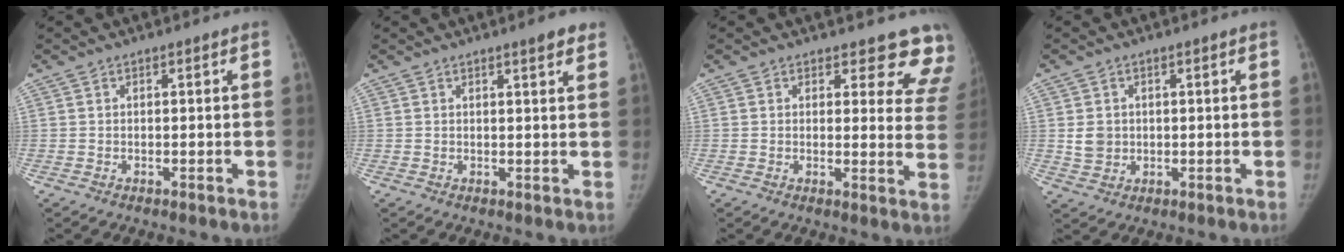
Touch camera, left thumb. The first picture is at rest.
{"total": 3.3, "force": [2.2, 0.5, 2.4], "torque": [-0.026, -0.010, 0.028]}
{"total": 11.5, "force": [10.6, 4.1, 1.8], "torque": [0.041, -0.082, 0.082]}
{"total": 3.7, "force": [0.4, 3.2, 1.8], "torque": [-0.019, -0.003, 0.016]}